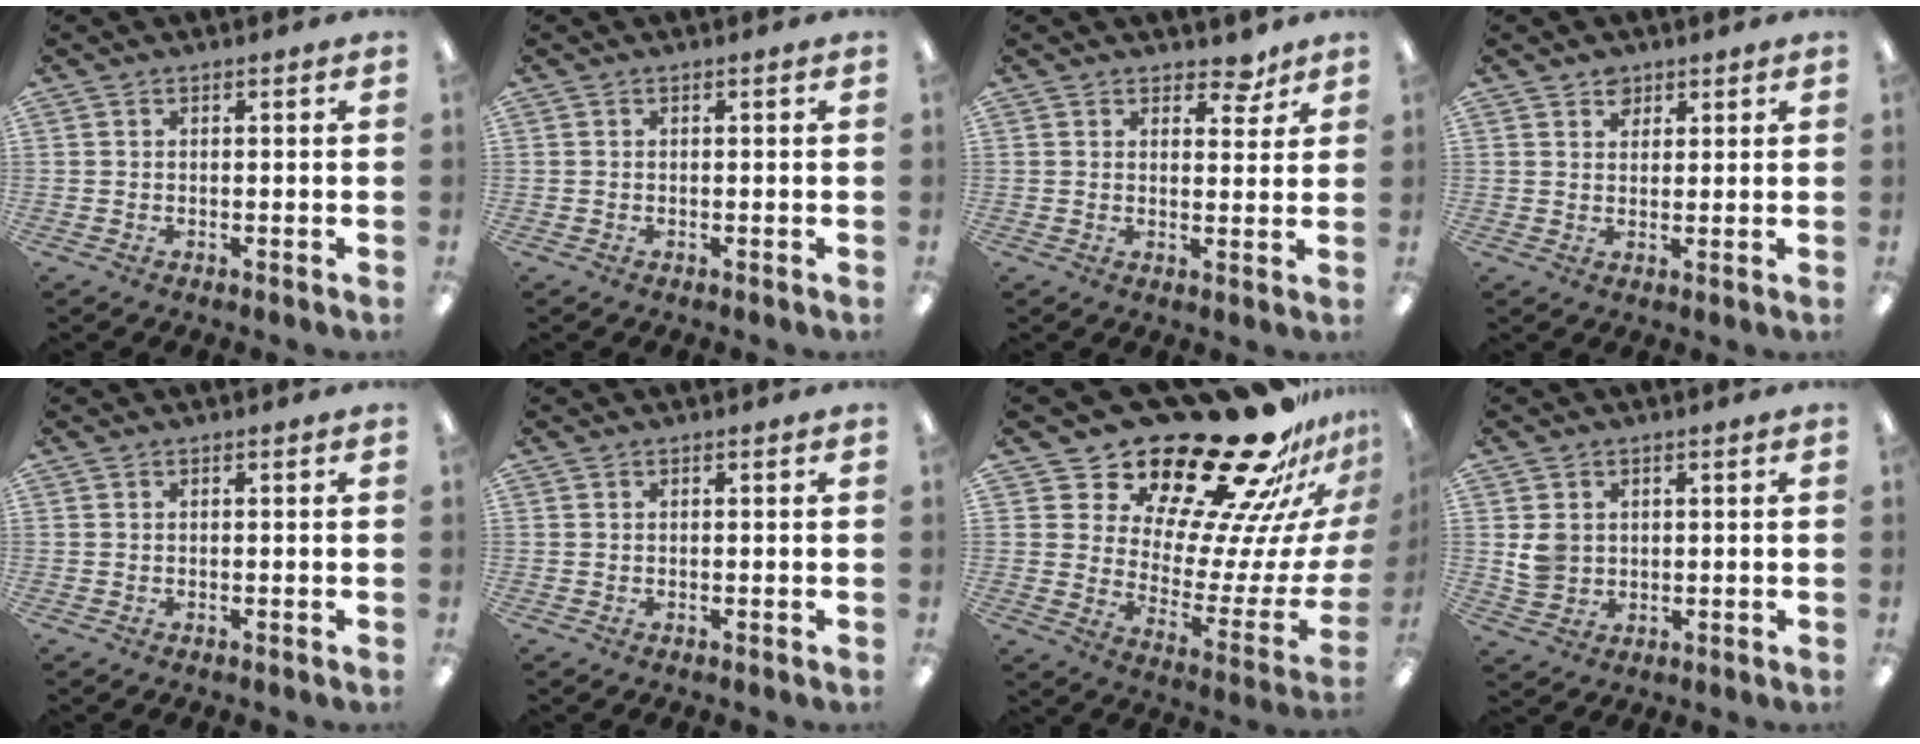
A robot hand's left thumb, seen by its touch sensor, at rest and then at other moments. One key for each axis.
{"total": 0.0}
{"total": 5.3, "fx": 4.1, "fy": 2.6, "fz": 2.2, "tx": -0.012, "ty": -0.024, "tz": 0.067}
{"total": 3.3, "fx": 2.4, "fy": 2.2, "fz": 0.8, "tx": 0.004, "ty": -0.011, "tz": 0.040}
{"total": 0.0}
{"total": 0.0}
{"total": 27.5, "fx": 22.7, "fy": 8.4, "fz": 13.0, "tx": -0.181, "ty": -0.189, "tz": 0.390}
{"total": 4.7, "fx": 1.2, "fy": 4.3, "fz": 1.6, "tx": -0.022, "ty": 0.003, "tz": 0.023}